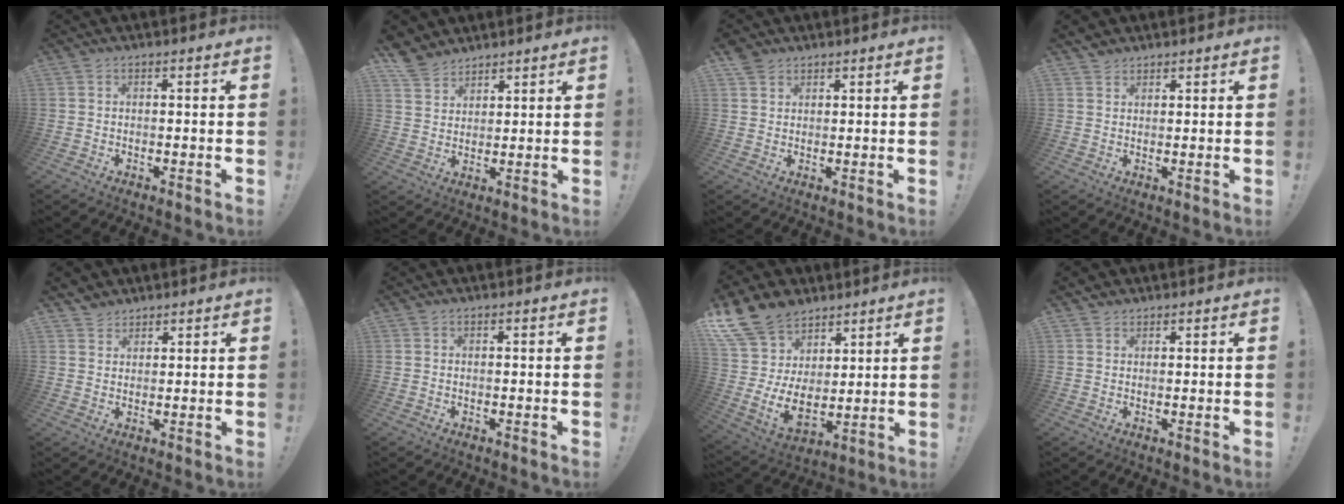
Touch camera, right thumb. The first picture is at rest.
{"total": 6.6, "force": [5.4, 3.6, 0.9], "torque": [-0.023, -0.039, 0.109]}
{"total": 3.2, "force": [2.4, 1.9, 0.7], "torque": [-0.010, -0.012, 0.046]}
{"total": 2.4, "force": [2.0, 1.4, 0.2], "torque": [0.001, -0.013, 0.037]}
{"total": 3.3, "force": [2.7, 1.9, 0.1], "torque": [-0.002, -0.015, 0.050]}
{"total": 0.0}
{"total": 16.0, "force": [7.4, 11.4, 8.5], "torque": [-0.177, -0.059, 0.148]}
{"total": 1.8, "force": [1.3, 1.2, 0.2], "torque": [-0.002, -0.005, 0.025]}